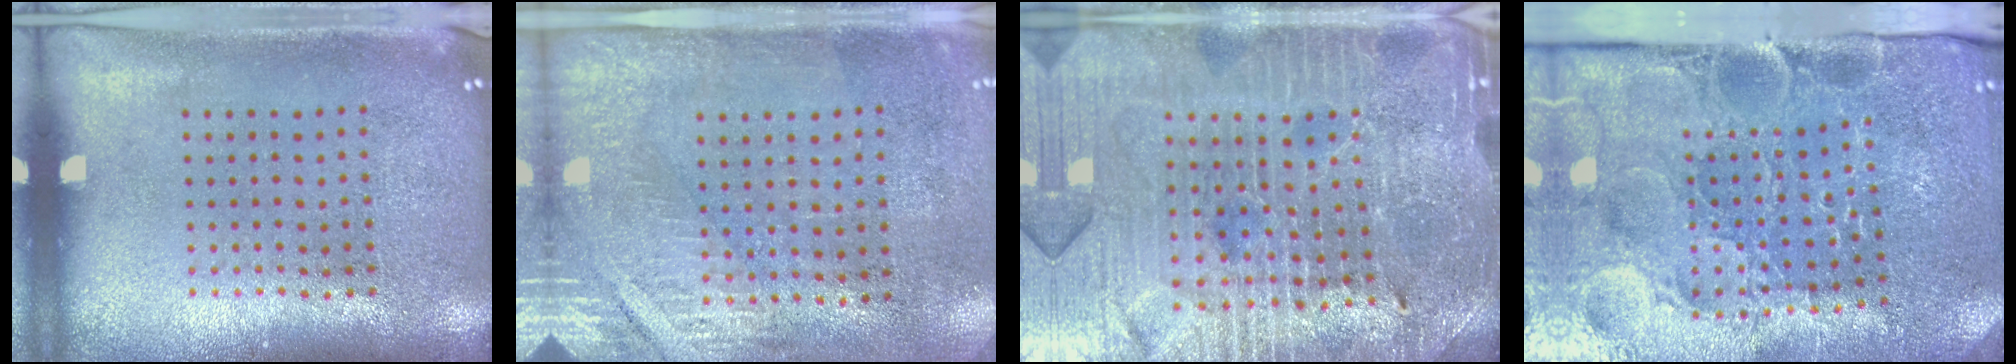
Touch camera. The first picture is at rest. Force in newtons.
{"total": 2.8, "press": 2.4, "slide": 1.4}
{"total": 4.5, "press": 4.3, "slide": 1.3}
{"total": 3.7, "press": 3.7, "slide": 0.7}